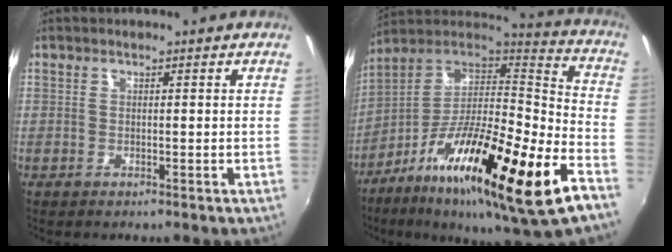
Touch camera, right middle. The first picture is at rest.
{"total": 28.9, "force": [-14.0, 3.2, 25.1], "torque": [-0.394, -0.047, -0.244]}